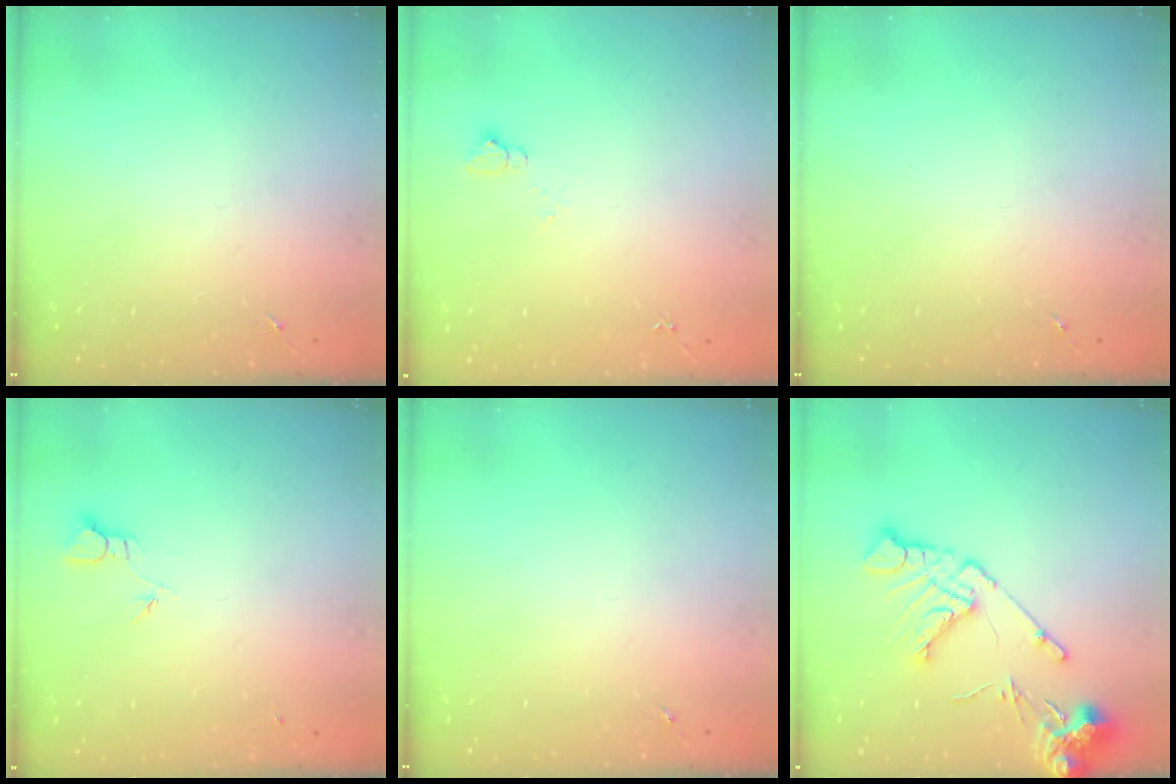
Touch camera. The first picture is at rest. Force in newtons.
{"total": 3.1, "press": 3.0, "slide": 0.3}
{"total": 0.0}
{"total": 2.3, "press": 2.3, "slide": 0.1}
{"total": 0.0}
{"total": 15.5, "press": 15.4, "slide": 2.0}